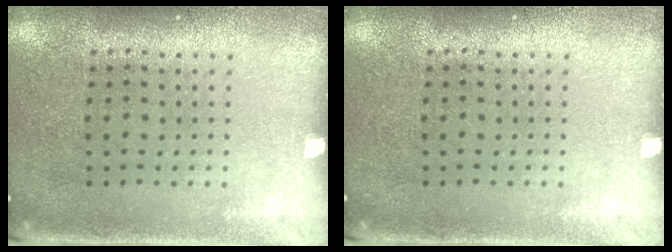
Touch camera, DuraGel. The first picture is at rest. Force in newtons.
{"total": 0.0}